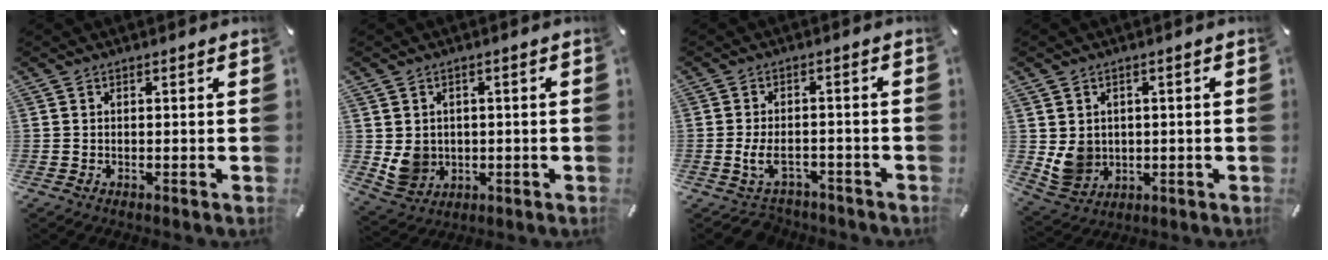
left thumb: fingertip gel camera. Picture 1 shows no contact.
{"total": 6.6, "force": [0.3, 6.3, 1.9], "torque": [-0.051, 0.002, 0.009]}
{"total": 6.4, "force": [-2.5, 4.0, 4.4], "torque": [-0.098, 0.008, -0.047]}
{"total": 7.2, "force": [0.8, 6.9, 2.1], "torque": [-0.056, -0.008, 0.016]}